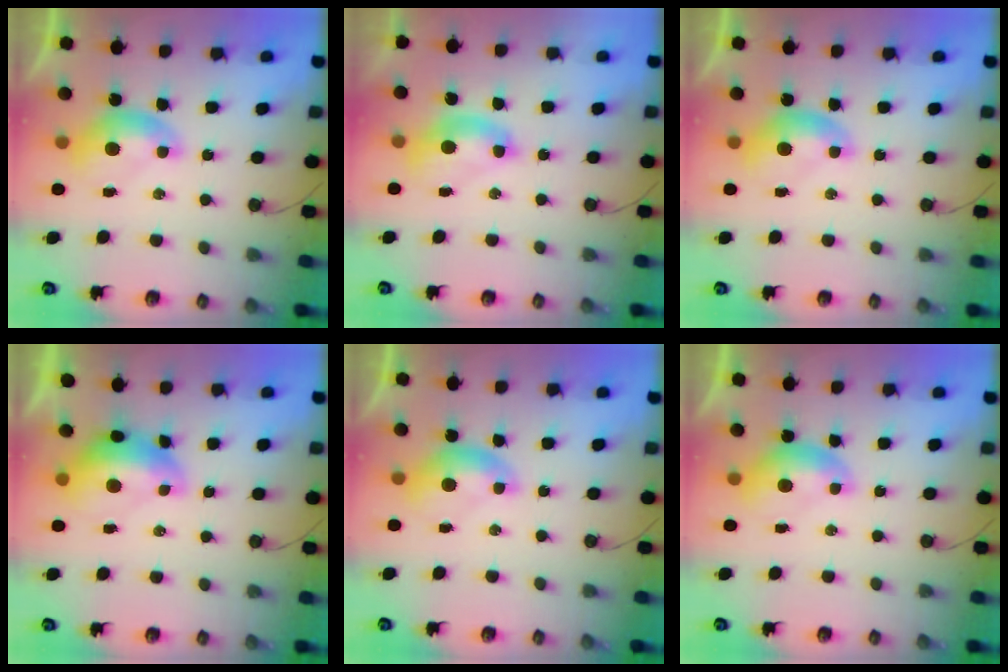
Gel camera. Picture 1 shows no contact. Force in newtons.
{"total": 2.5, "press": 2.5, "slide": 0.2}
{"total": 0.0}
{"total": 2.8, "press": 2.7, "slide": 0.7}
{"total": 0.0}
{"total": 0.0}